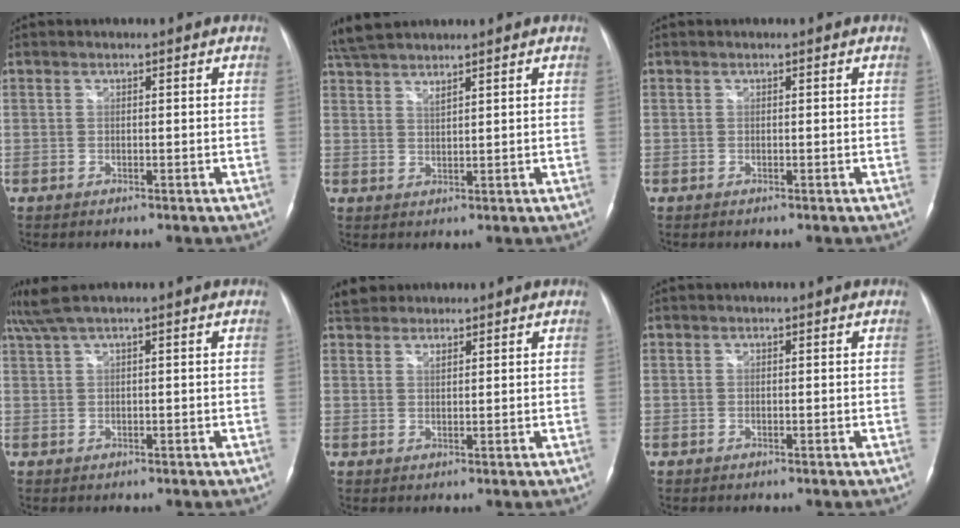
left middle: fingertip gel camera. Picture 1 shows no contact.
{"total": 6.8, "force": [6.1, 0.3, 3.0], "torque": [-0.066, 0.022, 0.117]}
{"total": 0.0}
{"total": 3.3, "force": [2.2, -0.3, 2.4], "torque": [-0.067, 0.028, 0.049]}
{"total": 3.6, "force": [3.4, 1.3, 0.6], "torque": [-0.018, 0.016, 0.062]}
{"total": 0.0}